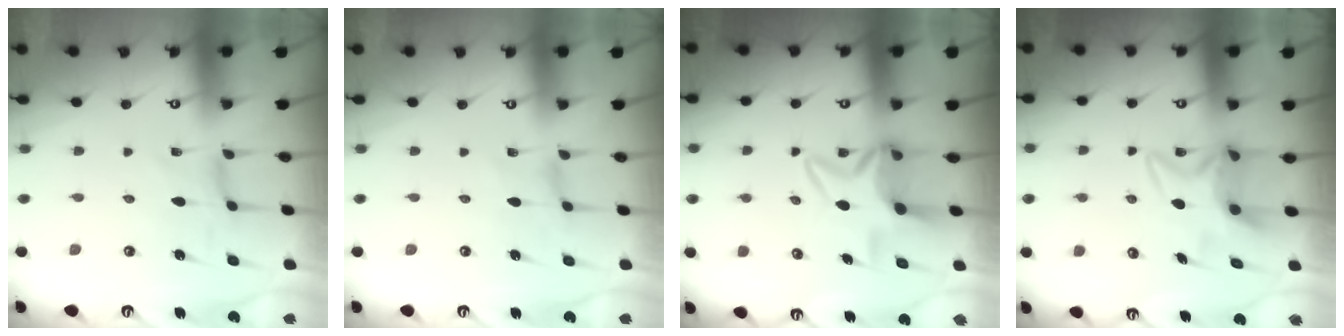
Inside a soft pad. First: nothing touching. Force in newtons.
{"total": 0.0}
{"total": 9.1, "press": 9.0, "slide": 1.4}
{"total": 6.4, "press": 6.4, "slide": 0.3}